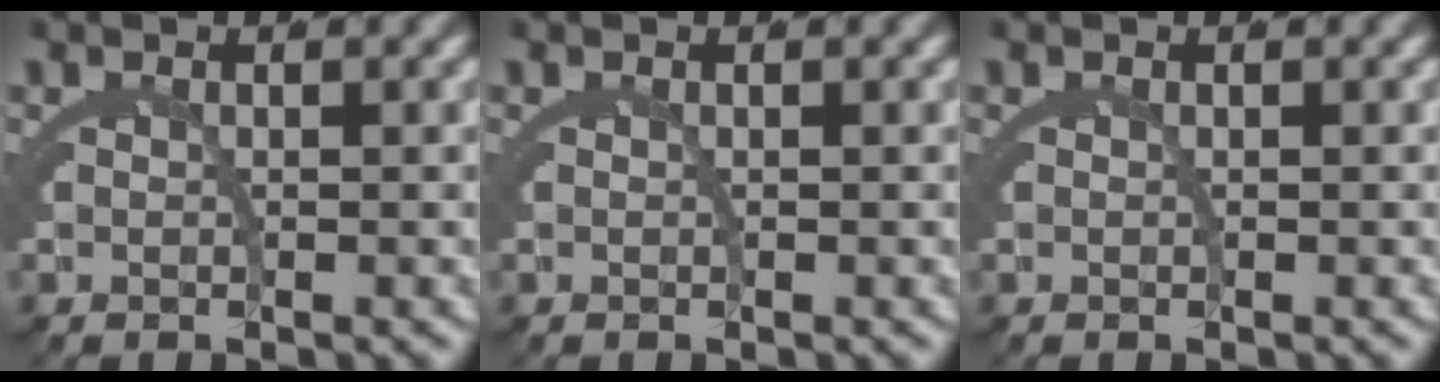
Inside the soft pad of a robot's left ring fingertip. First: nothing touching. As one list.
[{"total": 0.0}, {"total": 0.0}]